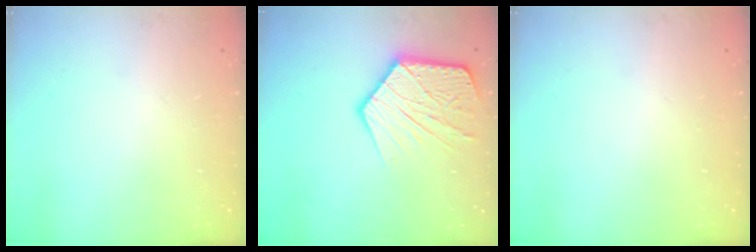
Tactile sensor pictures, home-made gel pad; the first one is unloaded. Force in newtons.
{"total": 16.2, "press": 16.1, "slide": 1.4}
{"total": 0.0}